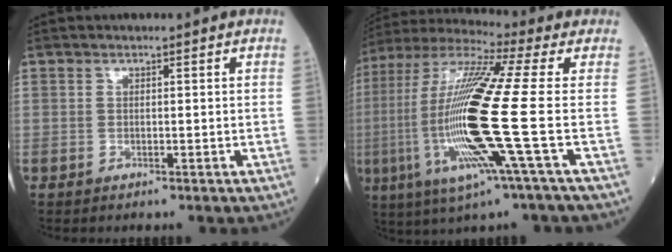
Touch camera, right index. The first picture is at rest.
{"total": 19.6, "force": [-3.3, -0.6, 19.3], "torque": [-0.417, -0.015, -0.078]}